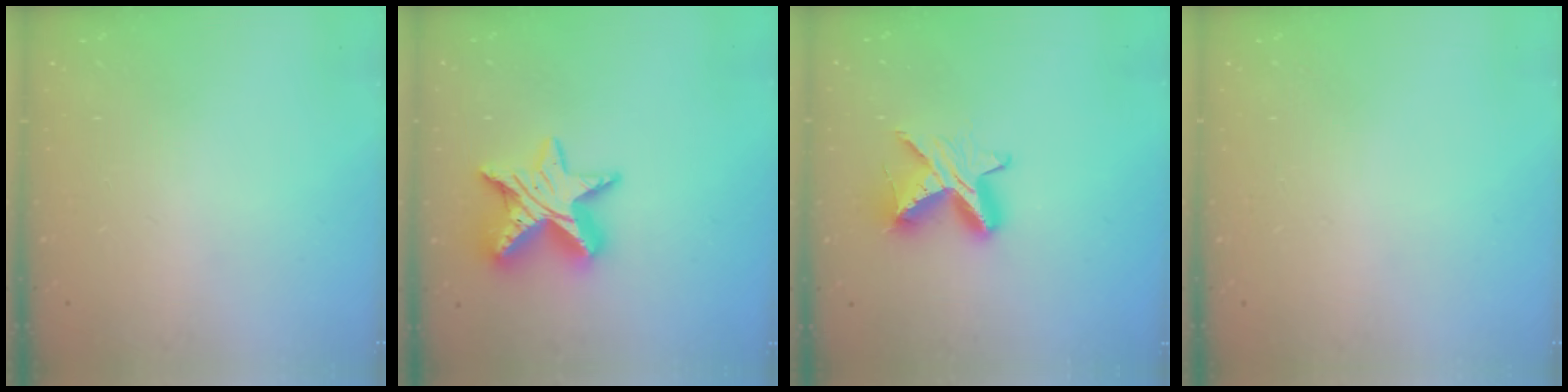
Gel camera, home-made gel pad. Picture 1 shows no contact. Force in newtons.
{"total": 13.7, "press": 13.7, "slide": 0.9}
{"total": 9.5, "press": 9.5, "slide": 0.6}
{"total": 0.0}